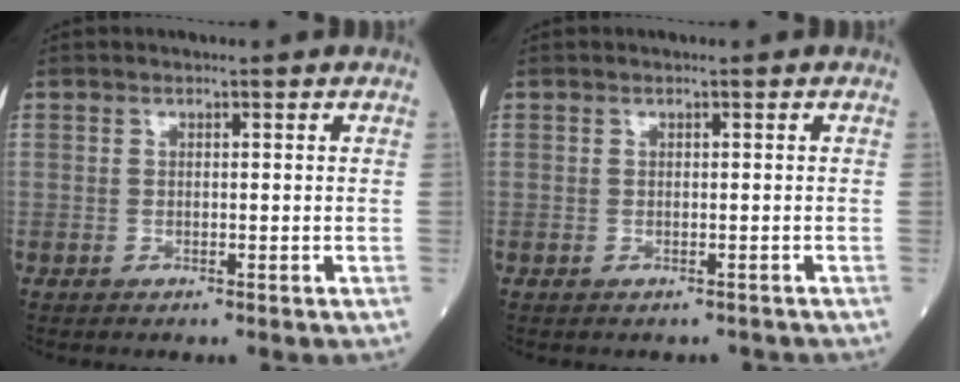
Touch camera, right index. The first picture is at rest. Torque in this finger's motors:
{"motor_torque": [-0.05, -0.01, -0.03, 0.00]}